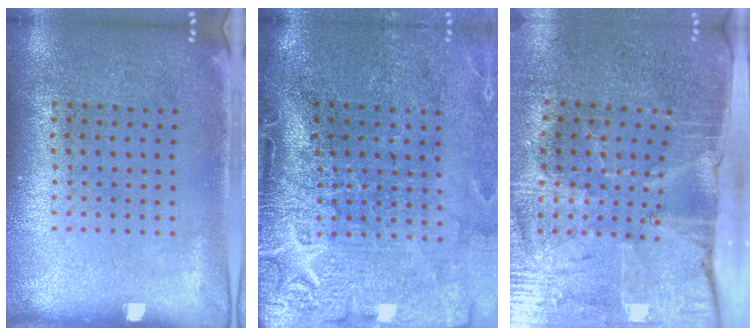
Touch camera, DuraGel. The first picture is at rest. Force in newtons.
{"total": 4.4, "press": 3.7, "slide": 2.5}
{"total": 4.3, "press": 3.6, "slide": 2.3}